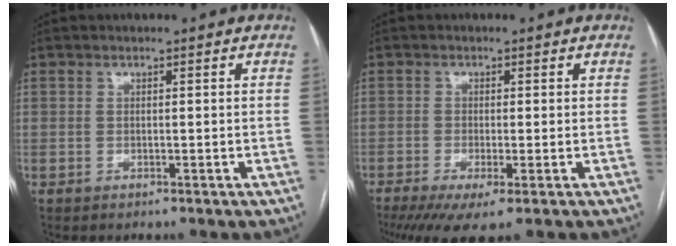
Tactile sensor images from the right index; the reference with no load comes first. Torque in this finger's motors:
{"motor_torque": [1.41, -0.73, 0.61, 0.15]}